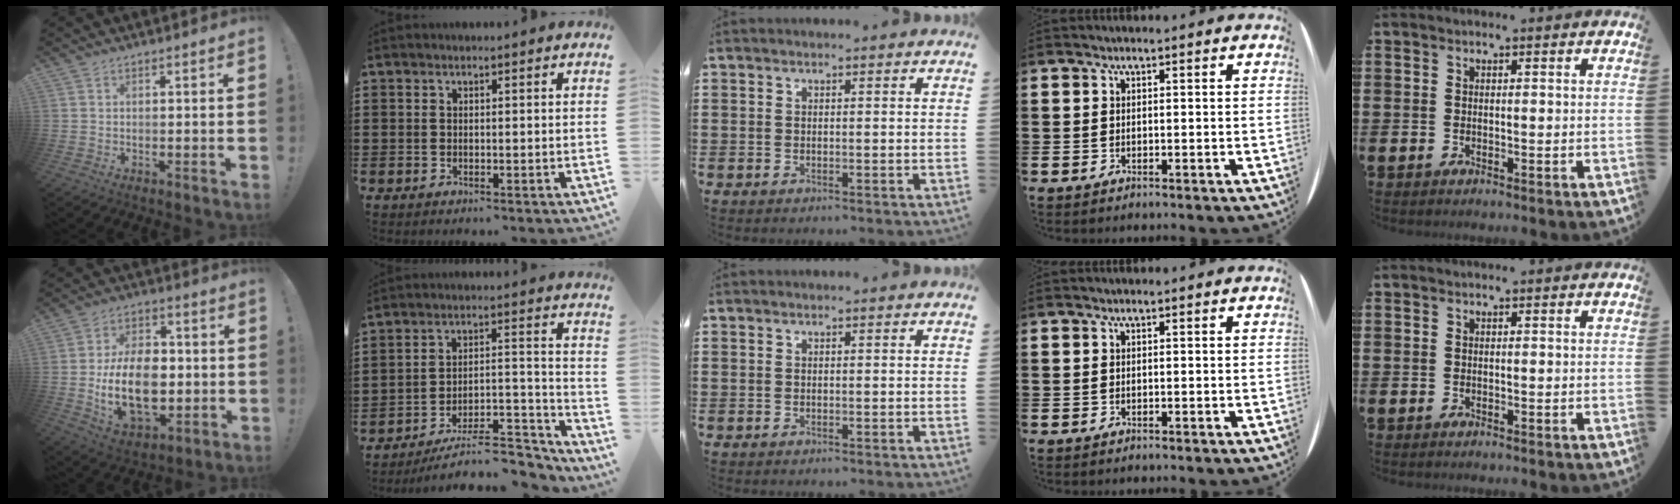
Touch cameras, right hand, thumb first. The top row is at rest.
{"thumb": {"total": 19.6, "force": [-1.9, 12.6, 14.9], "torque": [-0.268, -0.001, -0.029]}, "index": {"total": 10.6, "force": [-8.7, 2.5, 5.4], "torque": [-0.067, 0.032, -0.161]}}